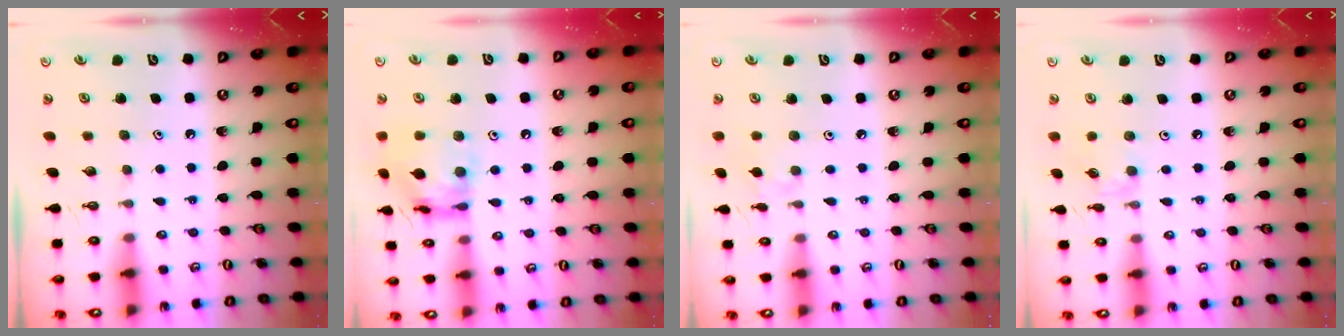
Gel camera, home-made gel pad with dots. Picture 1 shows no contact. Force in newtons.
{"total": 12.8, "press": 12.8, "slide": 0.9}
{"total": 2.4, "press": 2.4, "slide": 0.4}
{"total": 2.4, "press": 2.4, "slide": 0.3}